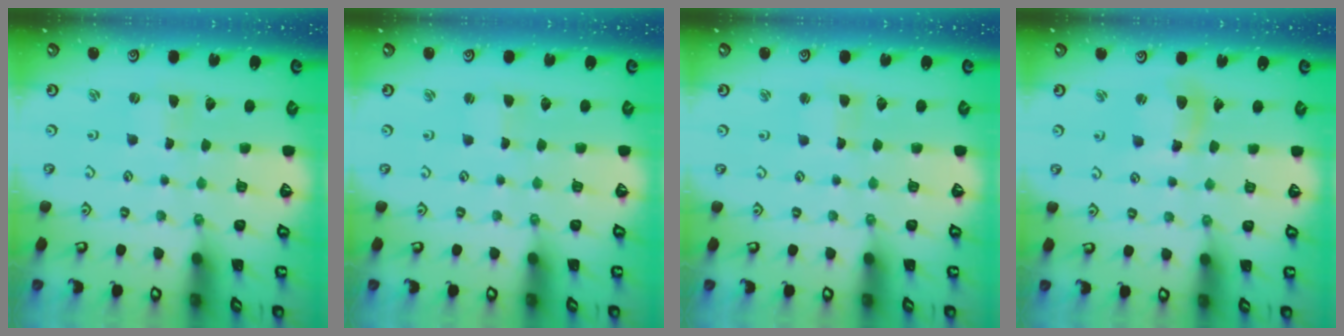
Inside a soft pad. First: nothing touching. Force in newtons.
{"total": 0.6, "press": 0.6, "slide": 0.0}
{"total": 2.3, "press": 2.3, "slide": 0.5}
{"total": 8.6, "press": 8.5, "slide": 1.3}